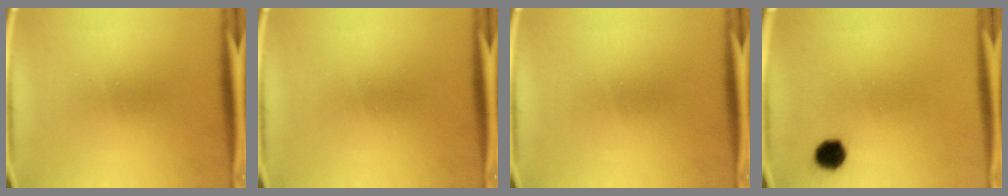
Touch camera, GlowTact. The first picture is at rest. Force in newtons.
{"total": 0.0}
{"total": 0.0}
{"total": 4.3}